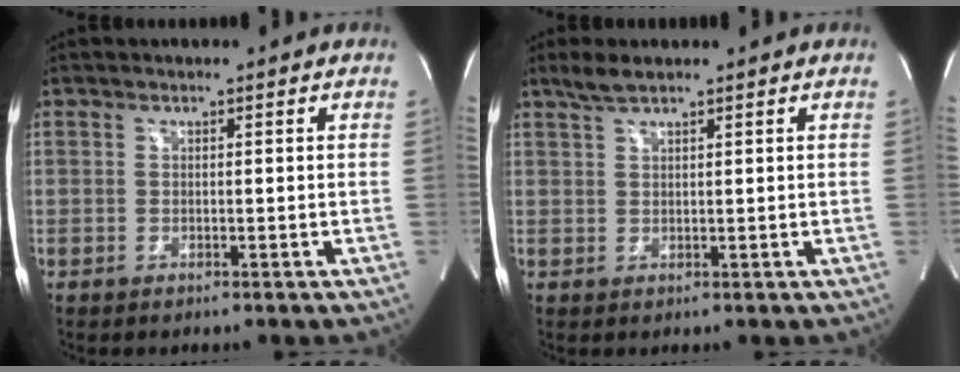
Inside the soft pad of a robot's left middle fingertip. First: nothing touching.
{"total": 2.5, "force": [2.0, 0.2, 1.4], "torque": [-0.039, 0.007, 0.043]}